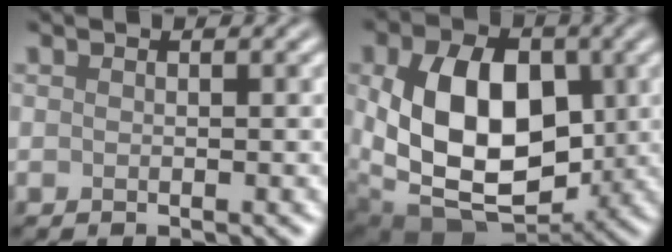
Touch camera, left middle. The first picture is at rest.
{"total": 12.8, "force": [0.6, 8.6, 9.5], "torque": [-0.180, -0.011, 0.015]}